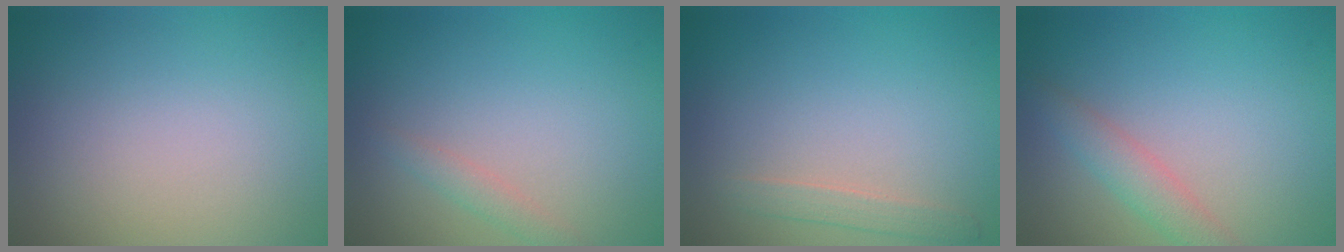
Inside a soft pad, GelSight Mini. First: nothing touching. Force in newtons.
{"total": 1.3, "press": 1.3, "slide": 0.1}
{"total": 1.4, "press": 1.4, "slide": 0.0}
{"total": 2.6, "press": 2.6, "slide": 0.2}